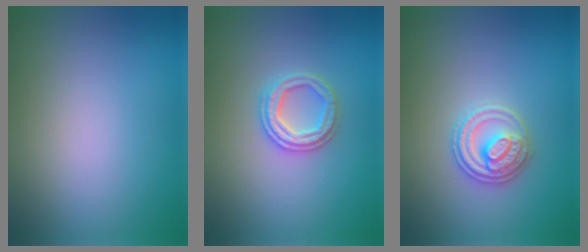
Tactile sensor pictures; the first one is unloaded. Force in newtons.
{"total": 2.4, "press": 2.4, "slide": 0.4}
{"total": 2.9, "press": 2.9, "slide": 0.1}